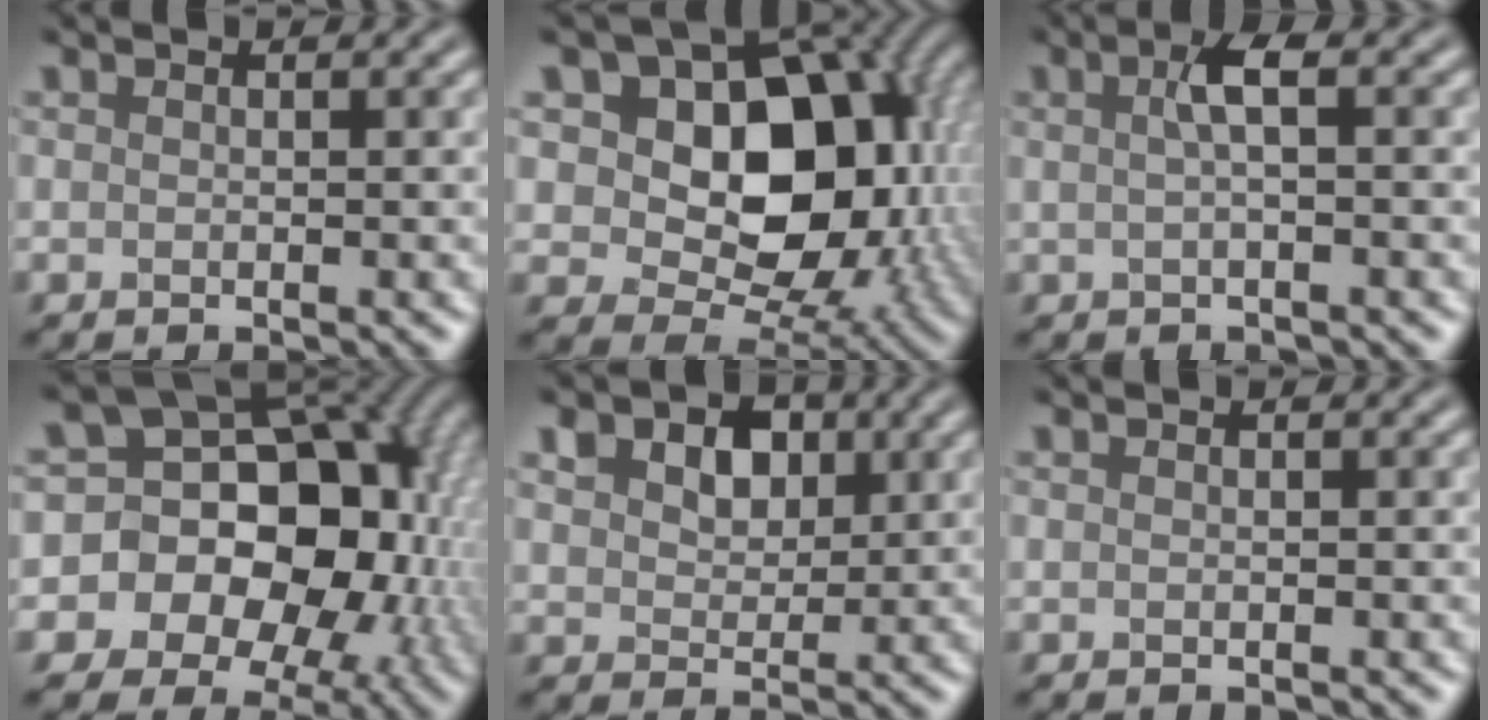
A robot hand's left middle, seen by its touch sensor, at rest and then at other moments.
{"total": 14.4, "force": [2.9, 10.1, 9.8], "torque": [-0.123, 0.041, 0.064]}
{"total": 1.3, "force": [0.2, -0.2, 1.3], "torque": [-0.042, 0.016, 0.018]}
{"total": 15.1, "force": [-3.2, 12.6, 7.7], "torque": [-0.116, 0.022, -0.055]}
{"total": 3.8, "force": [2.5, 2.5, 1.4], "torque": [-0.048, 0.023, 0.046]}
{"total": 0.0}